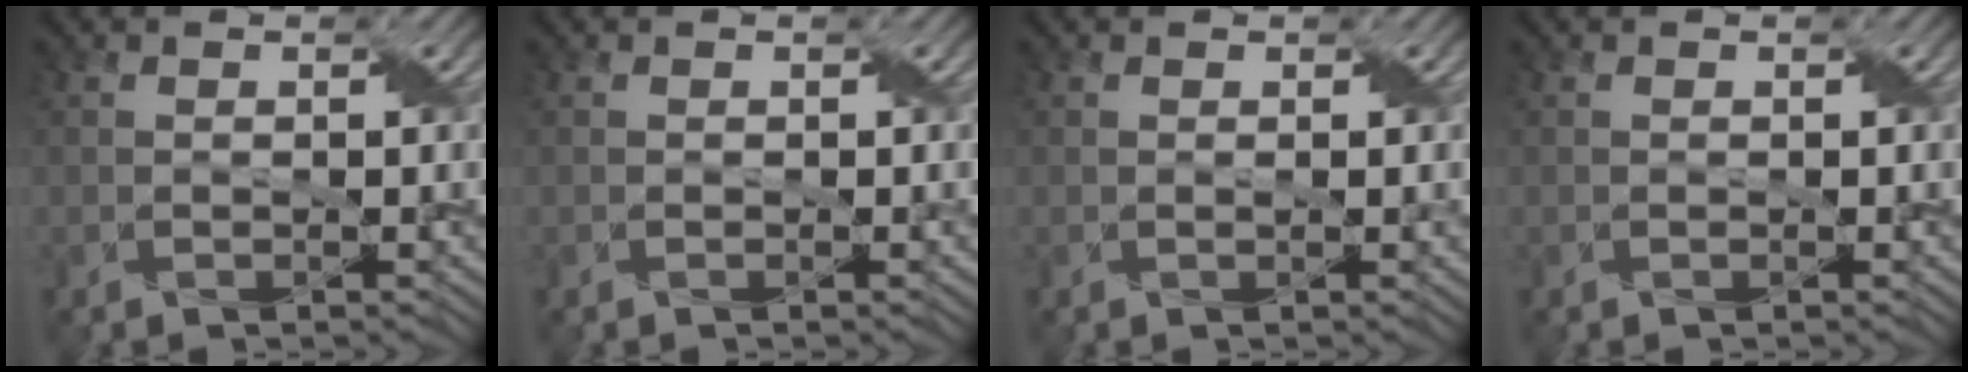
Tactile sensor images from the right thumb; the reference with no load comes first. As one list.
[{"total": 0.0}, {"total": 0.7, "force": [0.2, 0.0, 0.6], "torque": [-0.012, 0.002, 0.003]}, {"total": 0.0}]